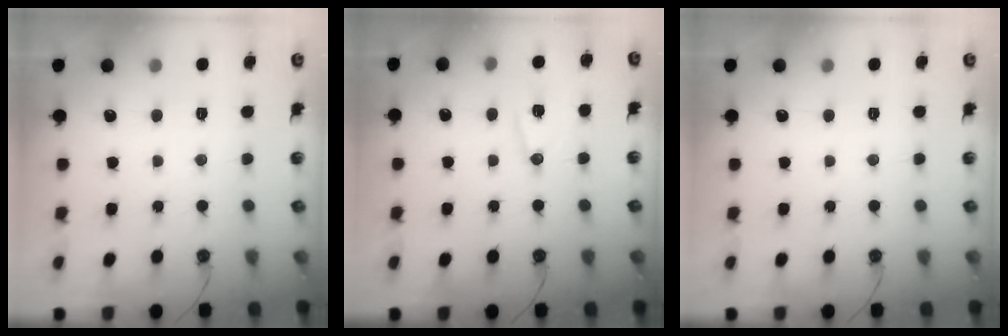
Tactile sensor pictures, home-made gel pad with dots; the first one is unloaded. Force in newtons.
{"total": 9.5, "press": 9.2, "slide": 2.5}
{"total": 0.0}